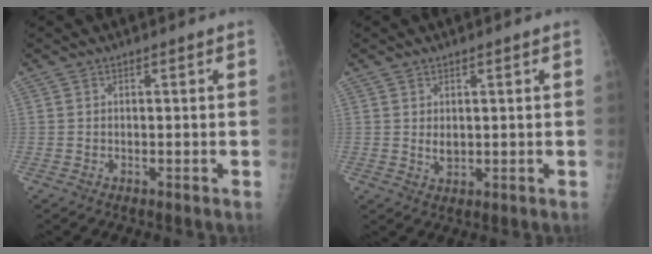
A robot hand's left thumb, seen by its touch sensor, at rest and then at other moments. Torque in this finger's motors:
{"motor_torque": [0.41, 0.51, 0.33, -0.21, 0.00]}